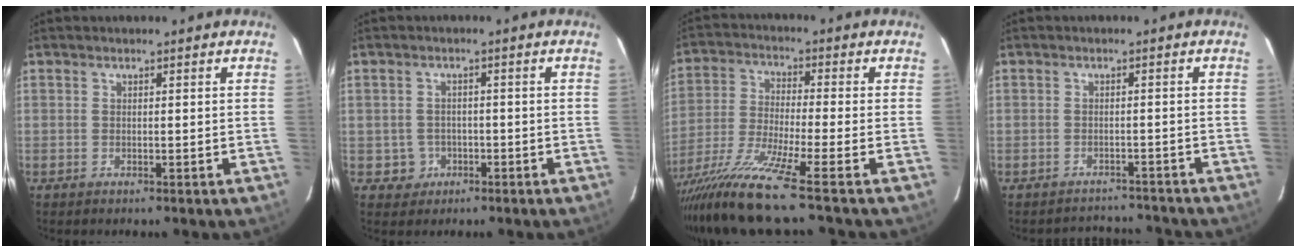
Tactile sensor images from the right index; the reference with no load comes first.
{"total": 3.1, "force": [-1.0, 3.0, -0.1], "torque": [0.013, 0.013, -0.012]}
{"total": 13.2, "force": [-10.0, -2.2, 8.3], "torque": [-0.155, -0.031, -0.181]}
{"total": 4.7, "force": [-4.3, 1.3, -1.3], "torque": [0.020, 0.014, -0.059]}